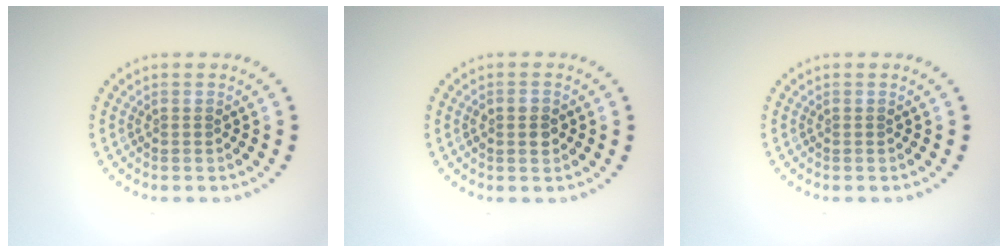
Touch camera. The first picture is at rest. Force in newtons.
{"total": 1.3, "press": 1.3, "slide": 0.2}
{"total": 0.0}